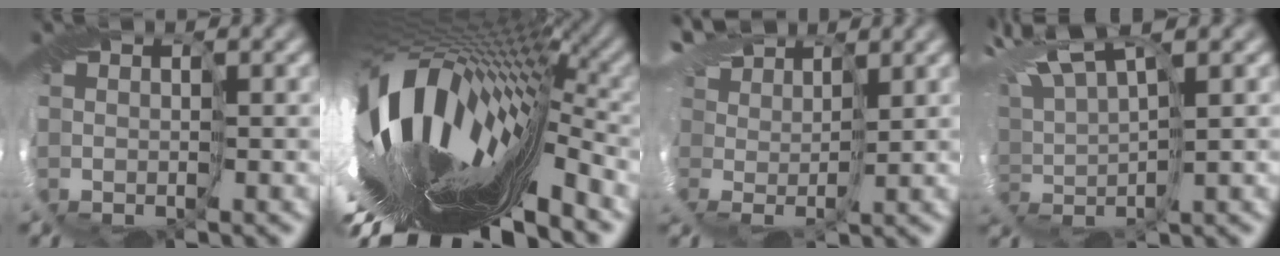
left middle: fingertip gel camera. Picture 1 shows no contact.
{"total": 17.0, "force": [-5.1, 6.9, 14.7], "torque": [-0.235, -0.007, -0.096]}
{"total": 5.3, "force": [4.4, 2.1, 2.0], "torque": [-0.046, 0.024, 0.076]}
{"total": 5.3, "force": [3.6, 1.0, 3.7], "torque": [-0.086, 0.031, 0.060]}